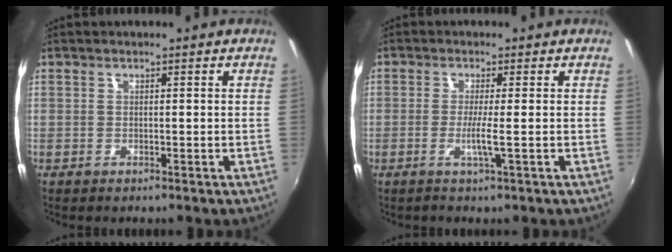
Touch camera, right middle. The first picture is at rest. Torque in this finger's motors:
{"motor_torque": [-0.06, -0.10, 0.00, 0.05]}